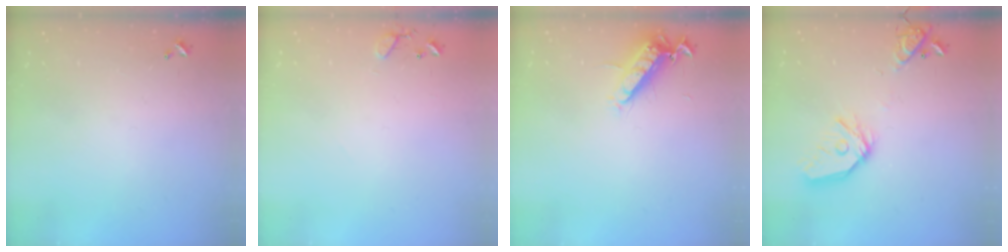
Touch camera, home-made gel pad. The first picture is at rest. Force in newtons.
{"total": 9.1, "press": 9.0, "slide": 0.7}
{"total": 12.7, "press": 12.6, "slide": 1.2}
{"total": 17.1, "press": 16.9, "slide": 2.1}